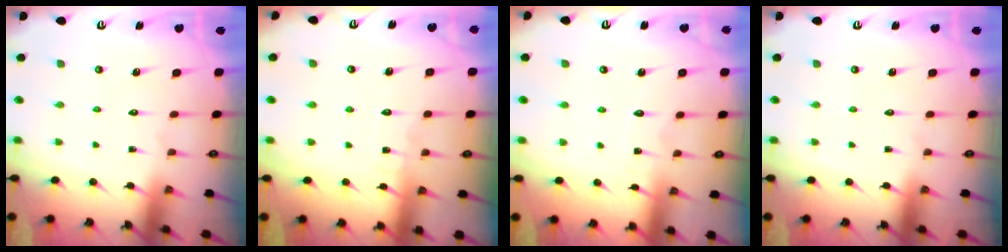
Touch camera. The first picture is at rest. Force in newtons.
{"total": 3.2, "press": 3.2, "slide": 0.4}
{"total": 3.3, "press": 3.3, "slide": 0.1}
{"total": 0.0}